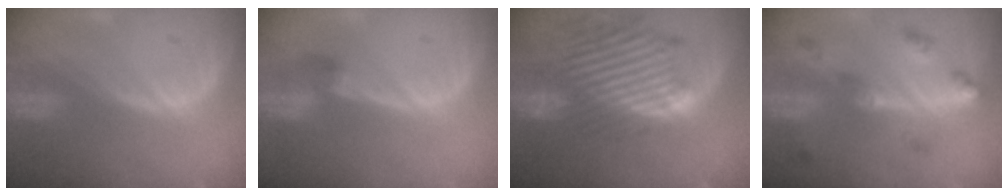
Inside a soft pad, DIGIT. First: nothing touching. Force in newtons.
{"total": 2.9, "press": 2.6, "slide": 1.2}
{"total": 13.6, "press": 11.7, "slide": 6.8}
{"total": 6.0, "press": 5.8, "slide": 1.7}